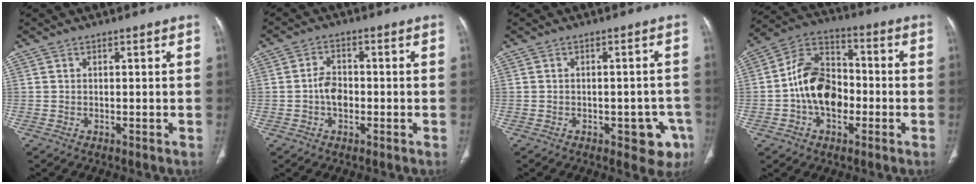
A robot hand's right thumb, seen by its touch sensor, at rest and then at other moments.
{"total": 4.4, "force": [-0.8, 3.0, 3.1], "torque": [-0.046, 0.013, -0.020]}
{"total": 7.0, "force": [-3.1, 3.7, 5.1], "torque": [-0.034, 0.014, -0.030]}
{"total": 14.0, "force": [-2.2, 9.8, 9.8], "torque": [-0.147, 0.041, -0.047]}